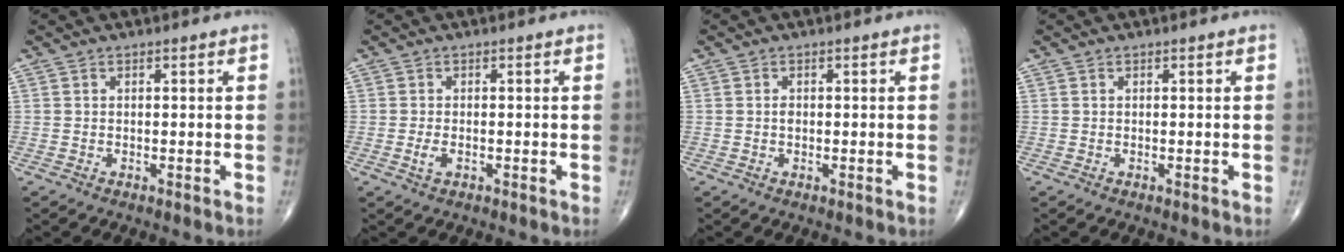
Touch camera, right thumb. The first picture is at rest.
{"total": 1.7, "force": [-0.5, 0.9, 1.3], "torque": [-0.028, 0.001, -0.009]}
{"total": 0.8, "force": [0.0, 0.6, 0.6], "torque": [-0.010, 0.001, 0.000]}
{"total": 0.0}